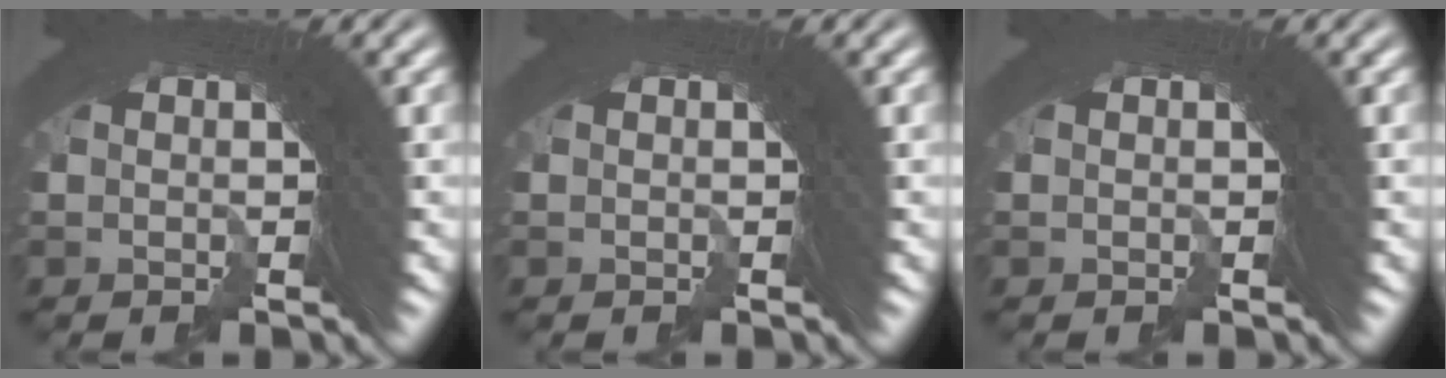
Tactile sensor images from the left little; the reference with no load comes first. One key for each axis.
{"total": 0.0}
{"total": 0.0}